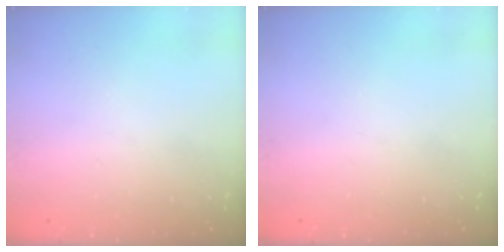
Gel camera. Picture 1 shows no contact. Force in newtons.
{"total": 0.0}